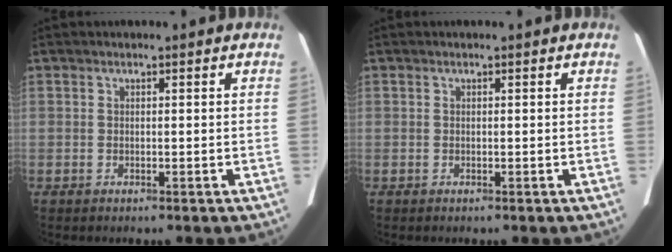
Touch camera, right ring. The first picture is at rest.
{"total": 0.0}